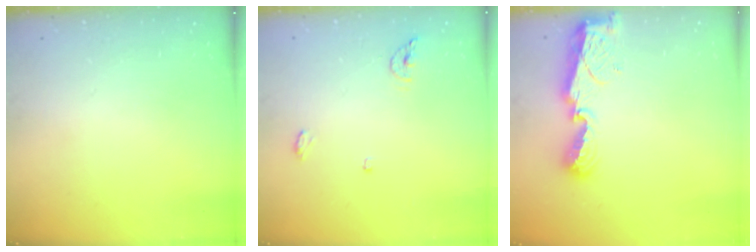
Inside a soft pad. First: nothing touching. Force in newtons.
{"total": 5.9, "press": 5.6, "slide": 1.7}
{"total": 7.3, "press": 7.3, "slide": 0.7}